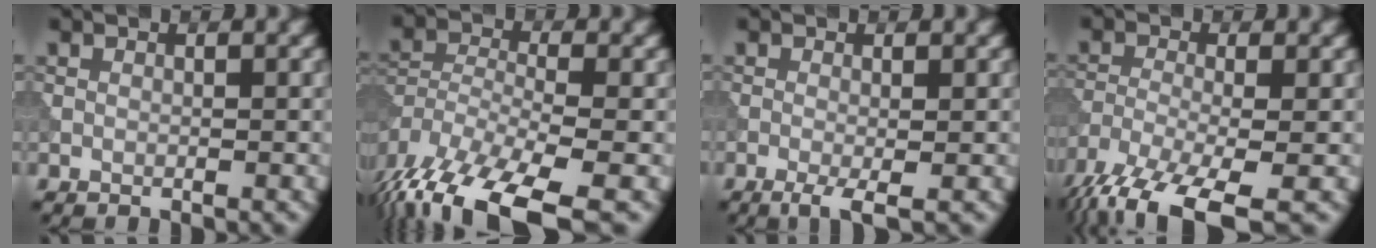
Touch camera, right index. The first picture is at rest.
{"total": 13.4, "force": [-9.3, 5.2, 8.2], "torque": [-0.174, -0.033, -0.151]}
{"total": 2.3, "force": [-0.8, 0.5, 2.1], "torque": [-0.043, -0.009, -0.017]}
{"total": 9.8, "force": [-6.8, 2.9, 6.4], "torque": [-0.139, -0.029, -0.127]}